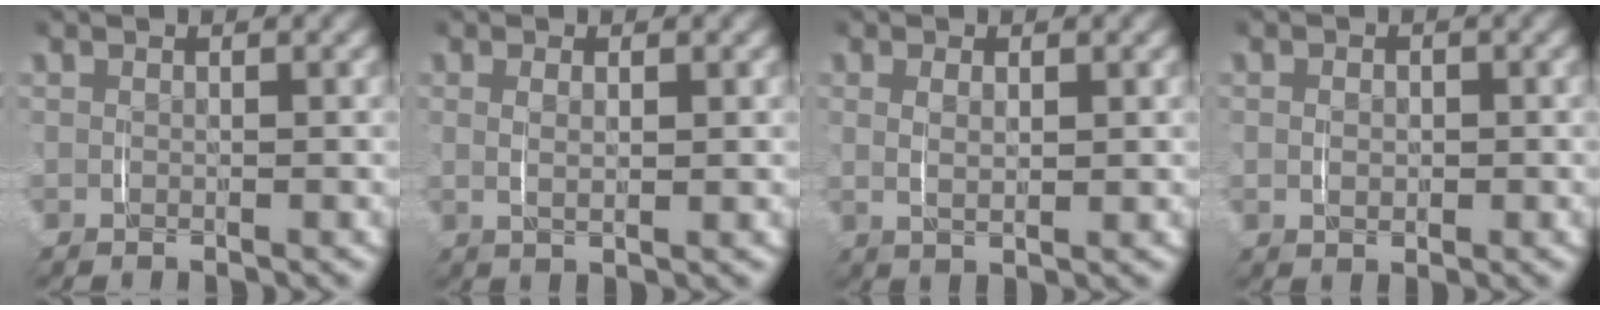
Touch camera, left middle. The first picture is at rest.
{"total": 1.5, "force": [0.5, 0.3, 1.4], "torque": [-0.026, -0.003, 0.014]}
{"total": 1.8, "force": [0.6, 0.6, 1.5], "torque": [-0.029, -0.005, 0.018]}
{"total": 1.4, "force": [0.0, 1.0, 0.9], "torque": [-0.013, -0.005, 0.004]}